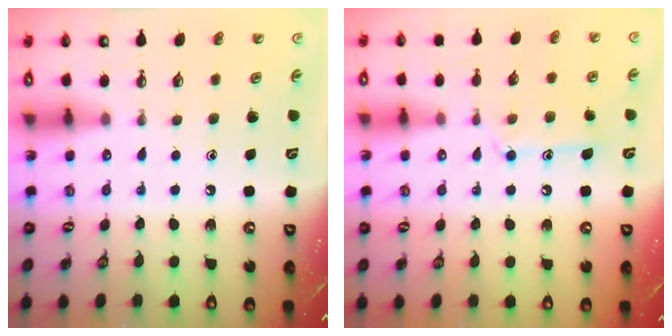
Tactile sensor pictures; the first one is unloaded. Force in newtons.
{"total": 10.8, "press": 10.8, "slide": 0.9}